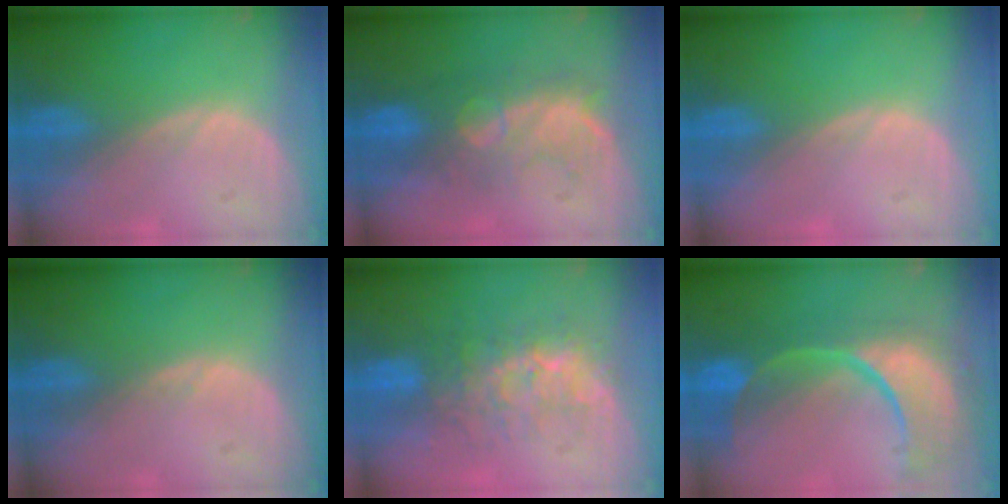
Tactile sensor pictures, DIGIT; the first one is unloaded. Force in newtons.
{"total": 7.8, "press": 7.7, "slide": 1.2}
{"total": 0.0}
{"total": 0.5, "press": 0.5, "slide": 0.0}
{"total": 7.6, "press": 7.3, "slide": 2.3}
{"total": 13.7, "press": 10.9, "slide": 8.4}